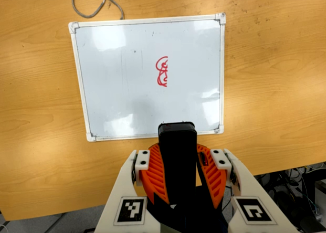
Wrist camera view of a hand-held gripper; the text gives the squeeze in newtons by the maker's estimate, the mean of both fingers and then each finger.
{"total": 10.4, "left": 10.1, "right": 10.8}